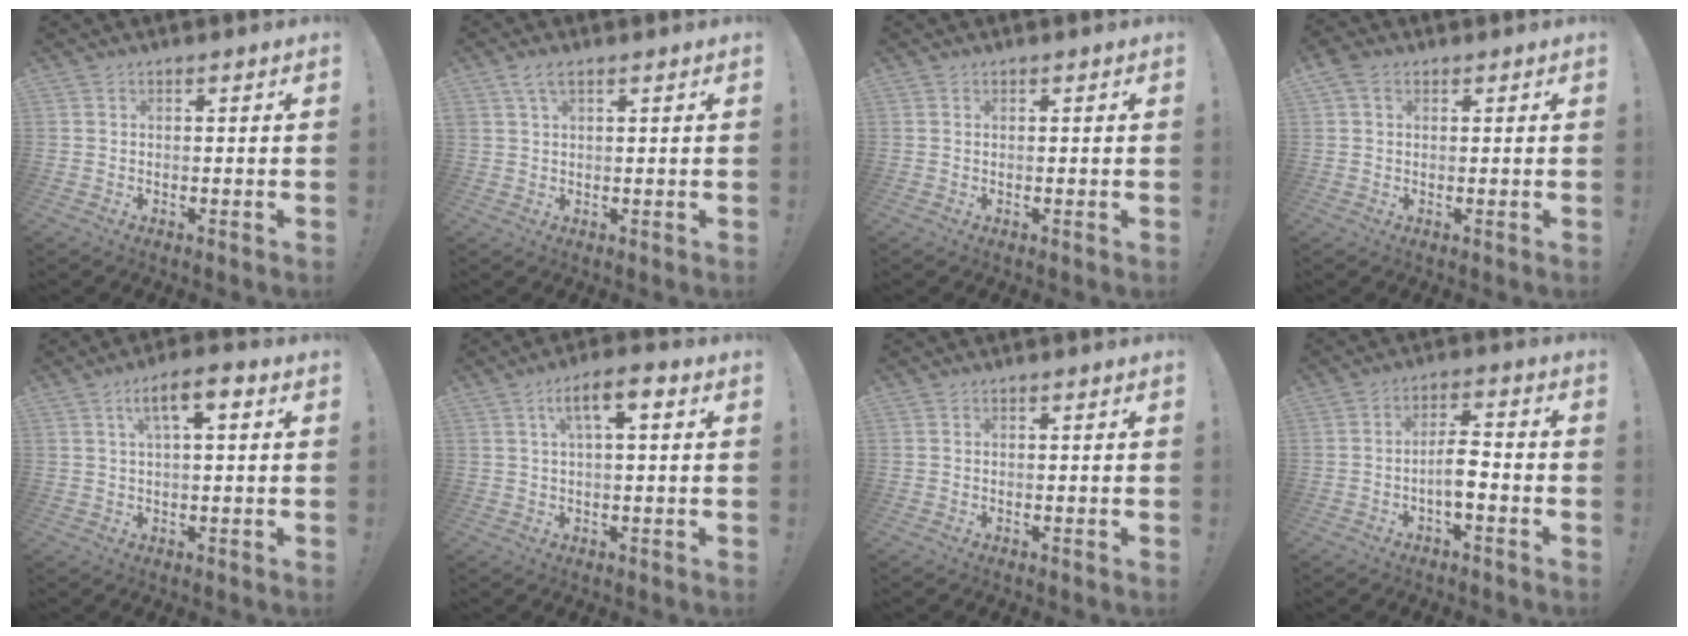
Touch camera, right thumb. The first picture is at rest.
{"total": 3.7, "force": [2.0, 1.8, 2.6], "torque": [-0.048, 0.002, 0.037]}
{"total": 0.0}
{"total": 3.2, "force": [1.5, 2.3, 1.7], "torque": [-0.027, 0.001, 0.029]}
{"total": 7.2, "force": [2.2, 2.1, 6.6], "torque": [-0.105, 0.000, 0.032]}
{"total": 7.3, "force": [1.9, 2.1, 6.7], "torque": [-0.106, 0.001, 0.026]}
{"total": 0.0}
{"total": 7.1, "force": [-2.5, 2.6, 6.1], "torque": [-0.116, 0.010, -0.046]}